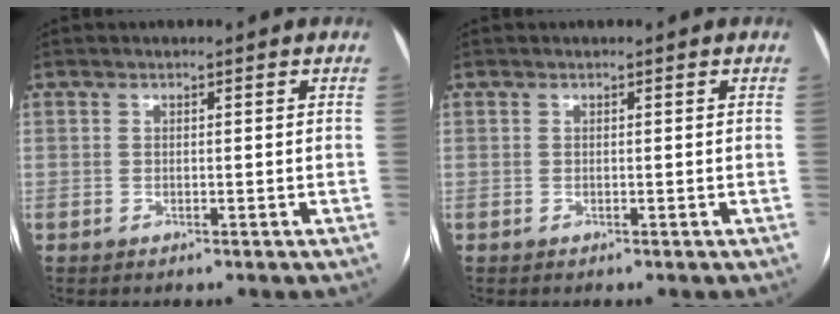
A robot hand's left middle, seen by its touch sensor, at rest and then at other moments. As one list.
[{"total": 0.0}]